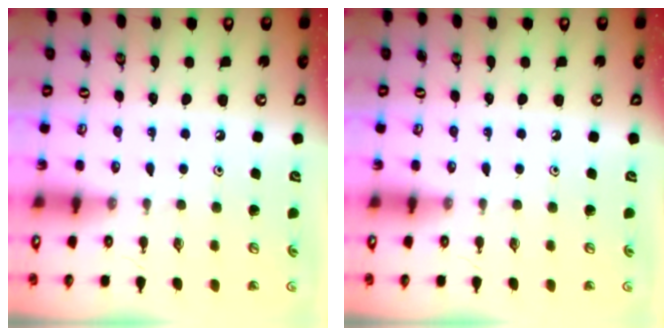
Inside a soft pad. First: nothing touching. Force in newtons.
{"total": 0.0}